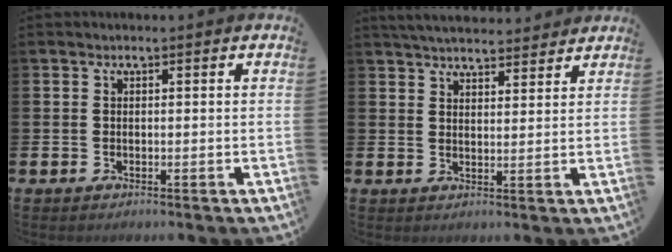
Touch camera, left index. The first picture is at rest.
{"total": 4.5, "force": [4.5, 0.7, 0.5], "torque": [-0.019, -0.019, 0.082]}